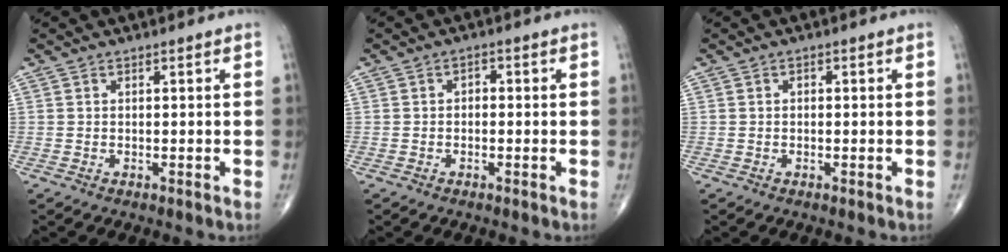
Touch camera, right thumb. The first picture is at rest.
{"total": 1.5, "force": [-0.1, 1.1, 1.0], "torque": [-0.005, 0.007, -0.007]}
{"total": 0.6, "force": [0.0, 0.4, 0.4], "torque": [-0.004, 0.001, -0.001]}